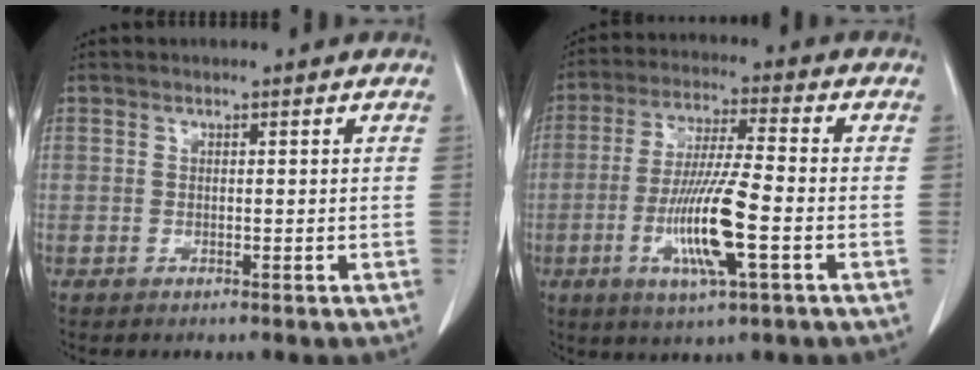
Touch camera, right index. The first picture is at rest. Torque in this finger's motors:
{"motor_torque": [1.99, -0.15, 0.82, 0.21]}